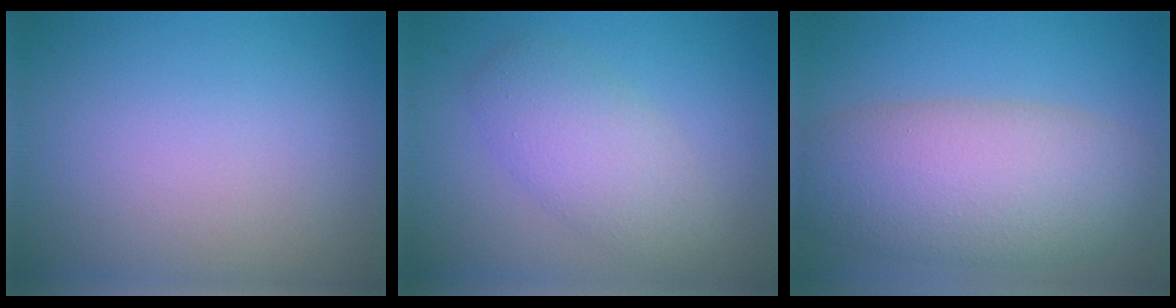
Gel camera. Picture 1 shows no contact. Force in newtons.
{"total": 4.1, "press": 4.1, "slide": 0.1}
{"total": 8.3, "press": 8.3, "slide": 0.5}